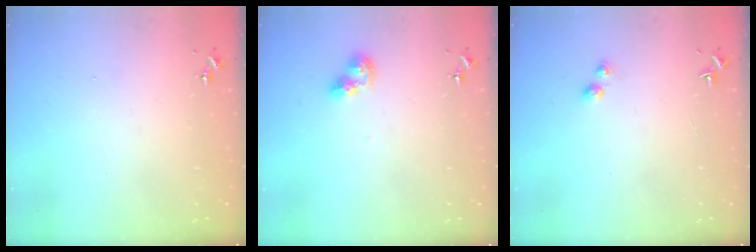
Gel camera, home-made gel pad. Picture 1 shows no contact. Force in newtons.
{"total": 9.0, "press": 9.0, "slide": 0.9}
{"total": 3.3, "press": 3.2, "slide": 0.6}